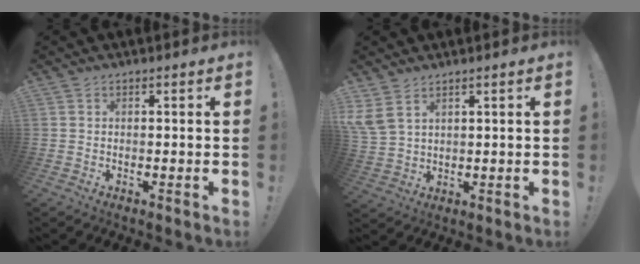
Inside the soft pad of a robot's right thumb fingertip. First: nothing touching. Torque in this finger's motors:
{"motor_torque": [0.81, 0.92, 0.51, 0.09, 0.09]}